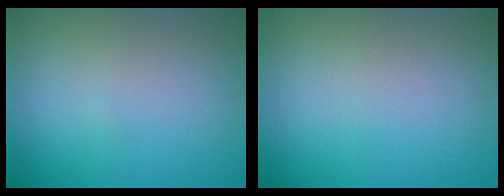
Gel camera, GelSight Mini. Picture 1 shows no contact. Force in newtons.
{"total": 0.0}